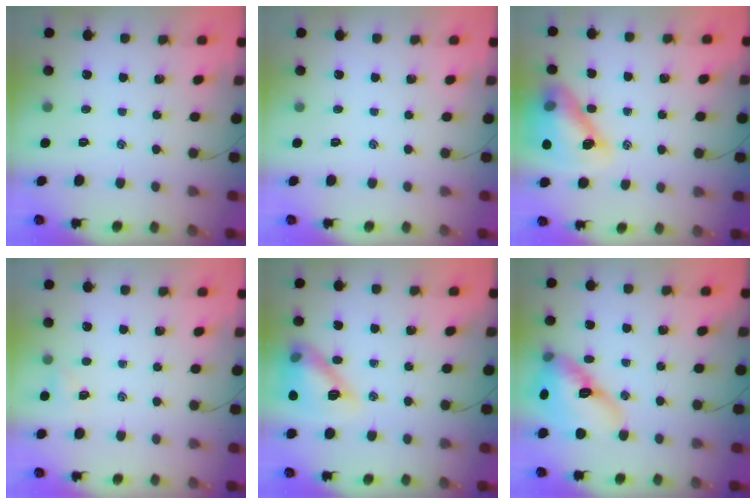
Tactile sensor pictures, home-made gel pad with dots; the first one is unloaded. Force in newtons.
{"total": 0.0}
{"total": 14.5, "press": 13.8, "slide": 4.3}
{"total": 1.7, "press": 1.7, "slide": 0.5}
{"total": 14.5, "press": 14.5, "slide": 0.8}
{"total": 15.5, "press": 15.0, "slide": 4.1}